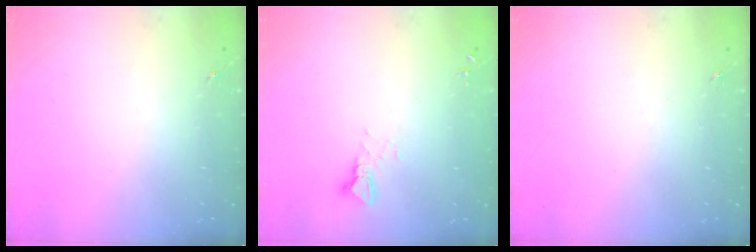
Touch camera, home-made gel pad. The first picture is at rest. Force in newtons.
{"total": 2.4, "press": 2.4, "slide": 0.1}
{"total": 0.0}